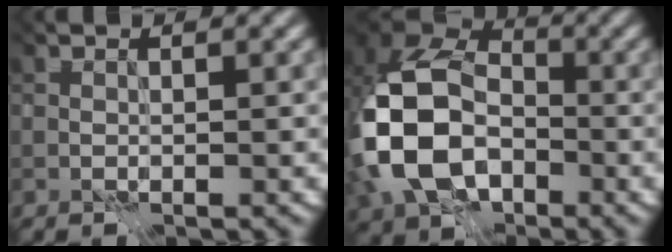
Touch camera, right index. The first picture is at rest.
{"total": 11.3, "force": [-4.9, 7.4, 7.1], "torque": [-0.178, -0.030, -0.071]}